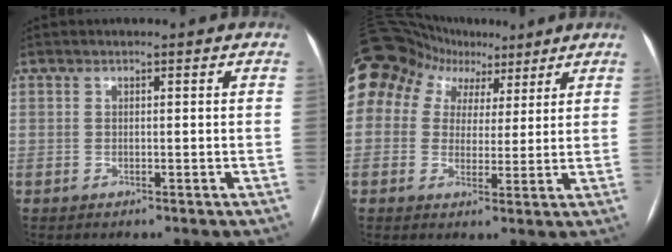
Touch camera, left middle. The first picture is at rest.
{"total": 15.8, "force": [8.4, 12.1, 5.5], "torque": [-0.156, 0.081, 0.152]}